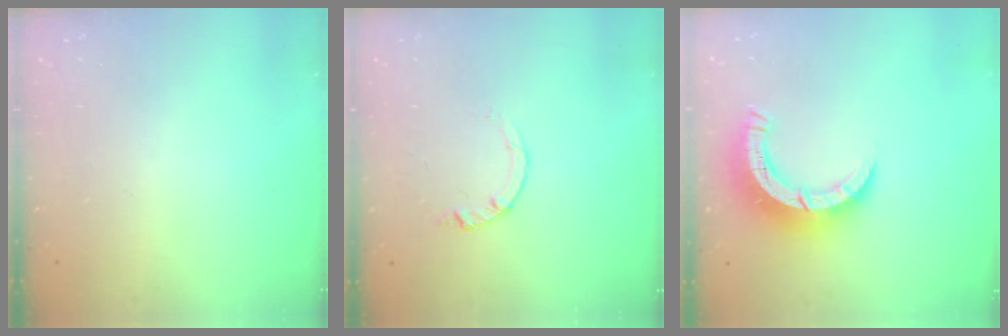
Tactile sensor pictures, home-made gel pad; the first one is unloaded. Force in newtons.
{"total": 0.9, "press": 0.8, "slide": 0.2}
{"total": 10.6, "press": 10.5, "slide": 1.4}